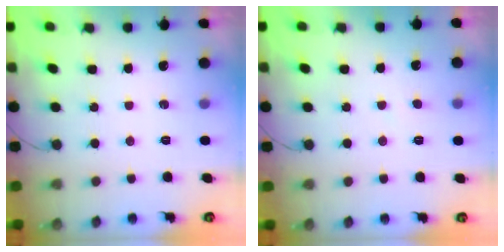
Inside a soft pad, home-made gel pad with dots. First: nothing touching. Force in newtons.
{"total": 1.7, "press": 1.7, "slide": 0.2}